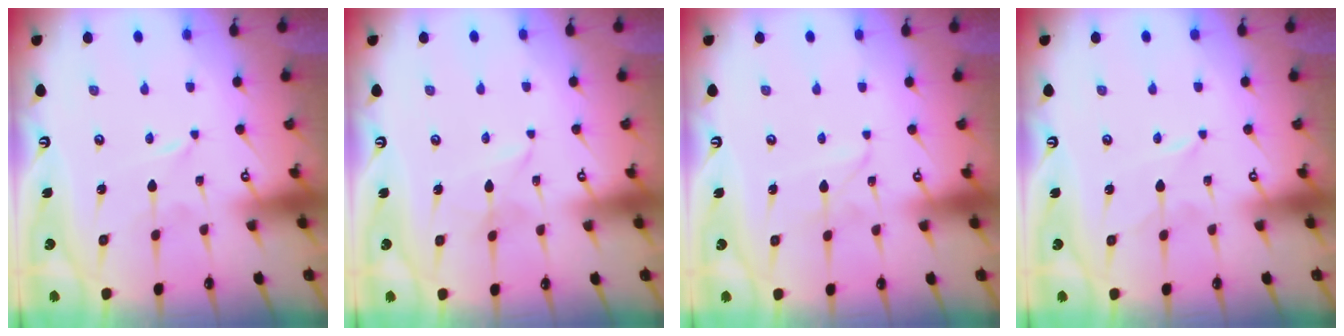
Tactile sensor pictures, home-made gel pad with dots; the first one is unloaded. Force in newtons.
{"total": 1.7, "press": 1.6, "slide": 0.1}
{"total": 2.3, "press": 2.3, "slide": 0.2}
{"total": 1.7, "press": 1.7, "slide": 0.2}